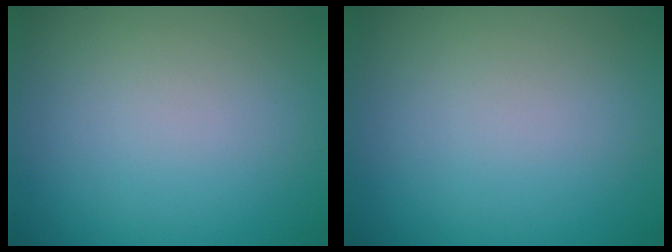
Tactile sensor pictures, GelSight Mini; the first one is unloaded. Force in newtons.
{"total": 0.0}